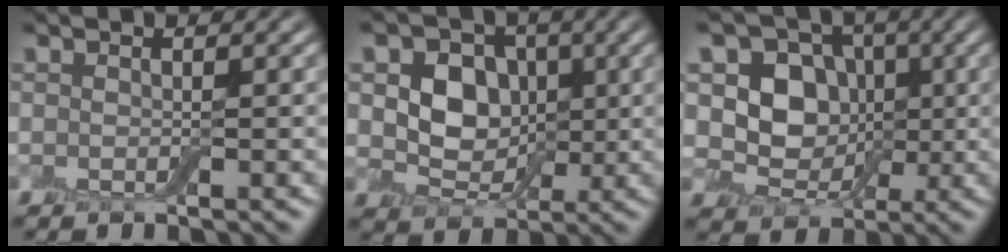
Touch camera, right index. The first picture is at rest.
{"total": 5.5, "force": [0.6, 4.6, 3.1], "torque": [-0.053, -0.006, -0.002]}
{"total": 6.2, "force": [0.2, 5.3, 3.1], "torque": [-0.032, -0.002, -0.016]}